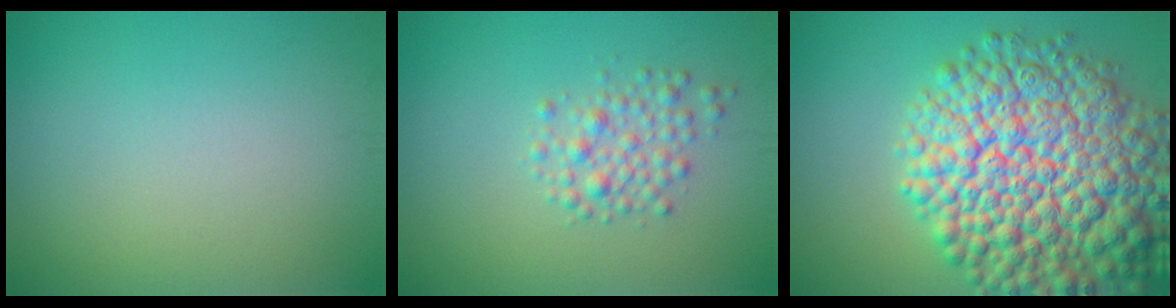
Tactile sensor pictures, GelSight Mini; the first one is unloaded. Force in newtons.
{"total": 2.3, "press": 2.3, "slide": 0.1}
{"total": 14.0, "press": 14.0, "slide": 0.7}